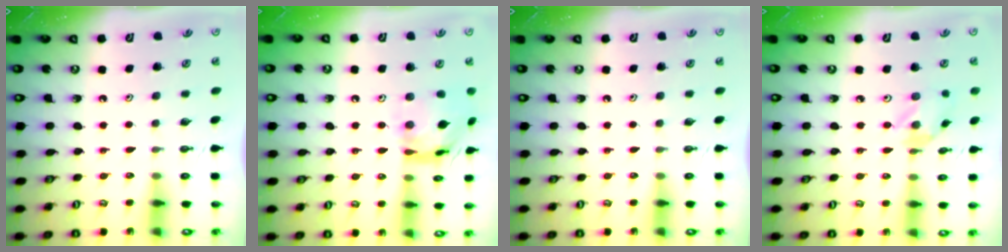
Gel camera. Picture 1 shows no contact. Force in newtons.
{"total": 14.6, "press": 14.5, "slide": 1.2}
{"total": 0.0}
{"total": 2.7, "press": 2.7, "slide": 0.1}